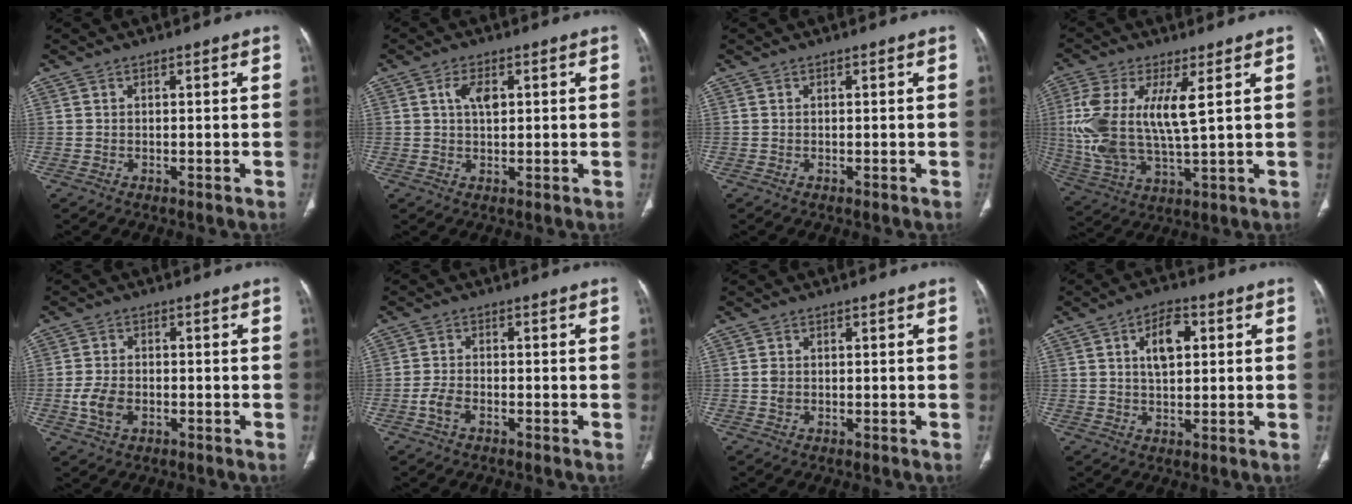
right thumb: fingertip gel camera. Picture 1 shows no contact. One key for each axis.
{"total": 3.9, "fx": 1.1, "fy": 2.1, "fz": 3.1, "tx": -0.052, "ty": 0.000, "tz": 0.018}
{"total": 0.0}
{"total": 15.5, "fx": 3.2, "fy": 5.8, "fz": 14.0, "tx": -0.314, "ty": -0.014, "tz": 0.067}
{"total": 5.2, "fx": -1.5, "fy": 3.5, "fz": 3.6, "tx": -0.070, "ty": 0.007, "tz": -0.028}
{"total": 3.0, "fx": -1.5, "fy": 1.6, "fz": 2.1, "tx": -0.045, "ty": 0.012, "tz": -0.032}
{"total": 1.4, "fx": -0.1, "fy": 1.1, "fz": 0.9, "tx": -0.017, "ty": 0.000, "tz": 0.000}
{"total": 7.1, "fx": 2.0, "fy": 3.7, "fz": 5.6, "tx": -0.082, "ty": 0.002, "tz": 0.032}